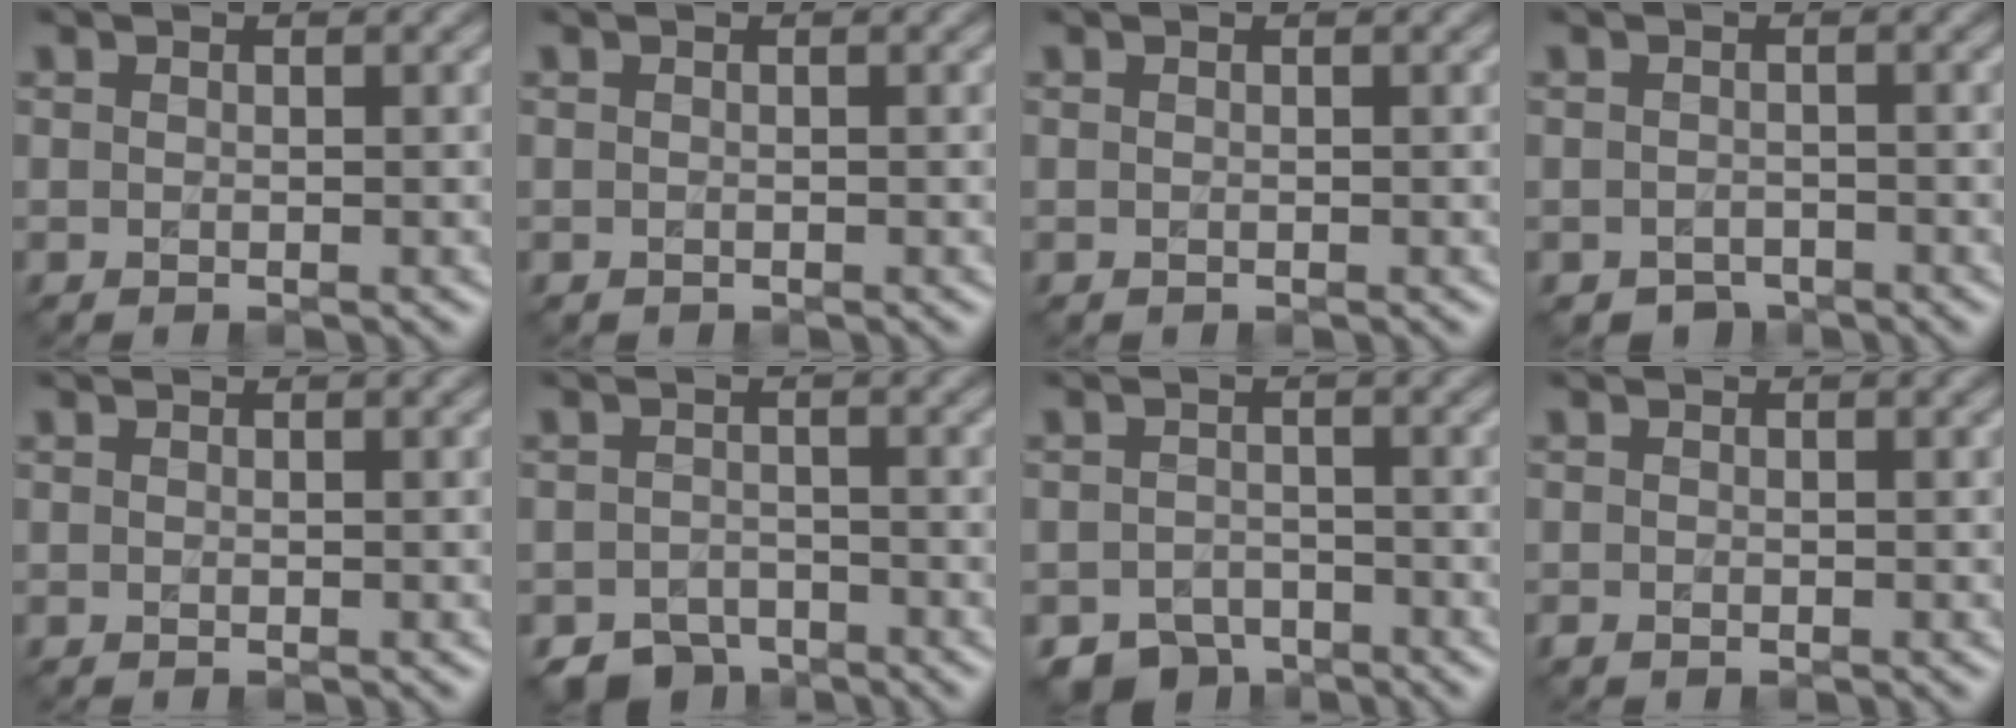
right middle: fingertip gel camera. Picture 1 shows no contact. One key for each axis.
{"total": 0.0}
{"total": 0.0}
{"total": 1.9, "fx": -1.6, "fy": 1.0, "fz": 0.2, "tx": 0.000, "ty": -0.008, "tz": -0.028}
{"total": 0.0}
{"total": 3.5, "fx": -3.0, "fy": 1.7, "fz": 0.6, "tx": -0.004, "ty": -0.007, "tz": -0.059}
{"total": 3.8, "fx": -3.1, "fy": 2.1, "fz": 0.8, "tx": -0.007, "ty": -0.010, "tz": -0.061}
{"total": 0.7, "fx": -0.4, "fy": 0.4, "fz": 0.3, "tx": -0.008, "ty": -0.005, "tz": -0.007}